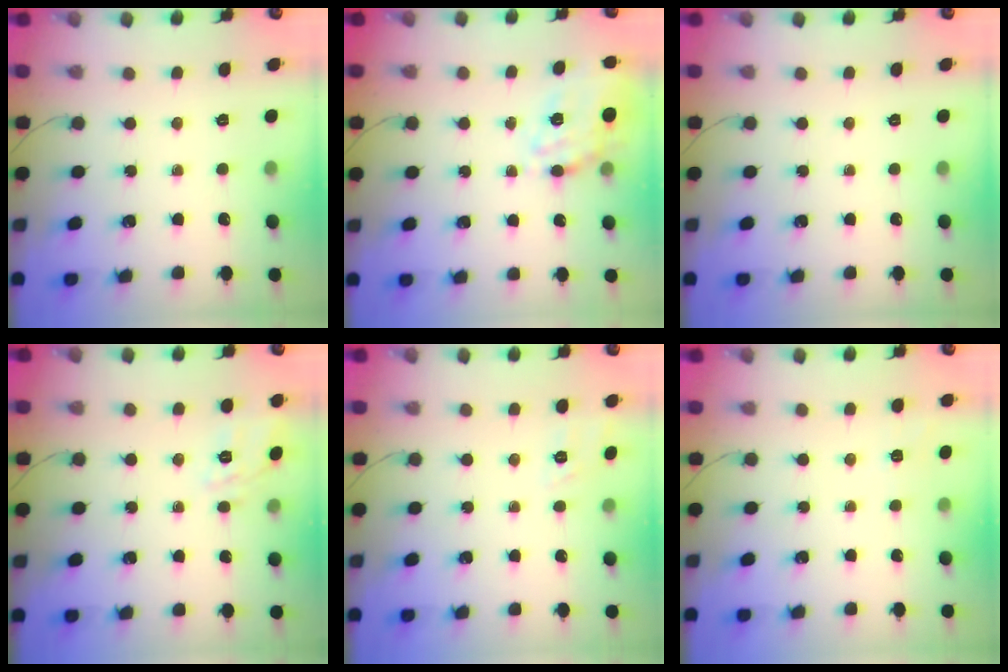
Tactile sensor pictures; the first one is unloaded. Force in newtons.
{"total": 15.9, "press": 15.5, "slide": 3.3}
{"total": 0.0}
{"total": 5.2, "press": 4.9, "slide": 1.7}
{"total": 3.5, "press": 3.1, "slide": 1.6}
{"total": 3.4, "press": 2.9, "slide": 1.7}